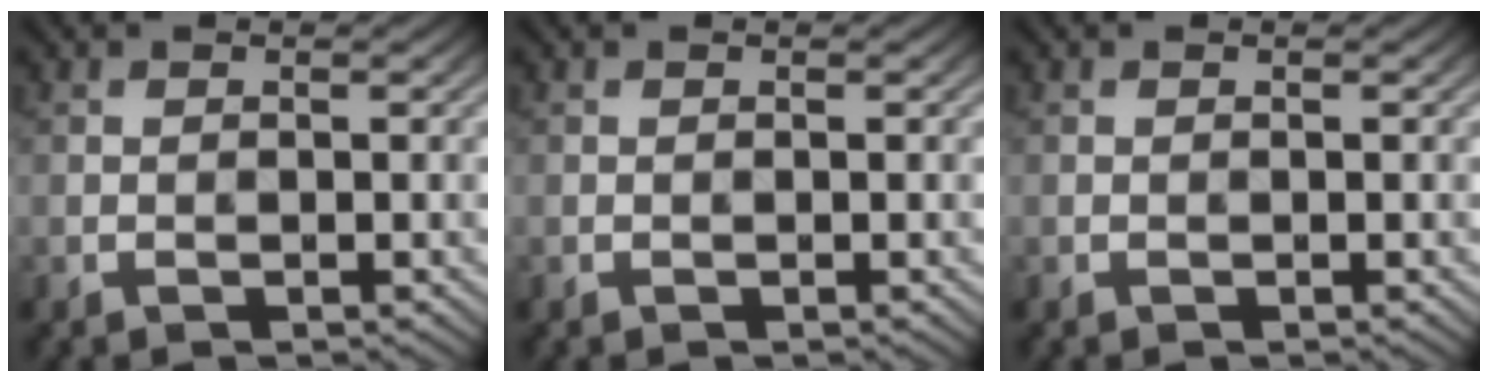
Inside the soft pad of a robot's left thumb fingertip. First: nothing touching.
{"total": 0.0}
{"total": 0.0}